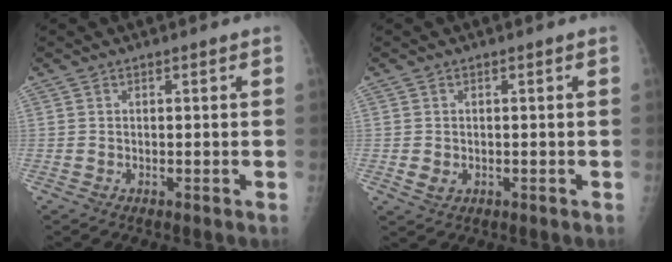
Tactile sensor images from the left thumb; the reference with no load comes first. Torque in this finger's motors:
{"motor_torque": [-0.15, 0.10, -0.02, -0.09, 0.00]}